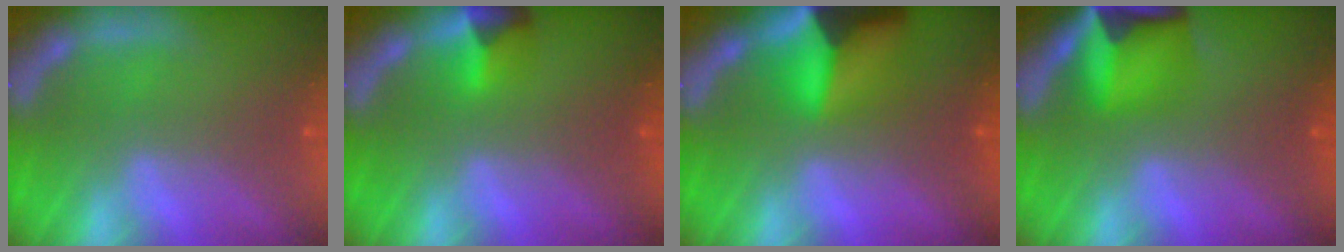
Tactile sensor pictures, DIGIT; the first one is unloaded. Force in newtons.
{"total": 2.4}
{"total": 8.4}
{"total": 6.9}